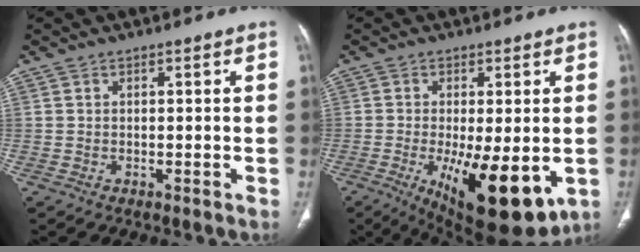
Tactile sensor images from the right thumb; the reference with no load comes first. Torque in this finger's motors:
{"motor_torque": [2.92, 2.09, 1.24, -1.14, 0.46]}